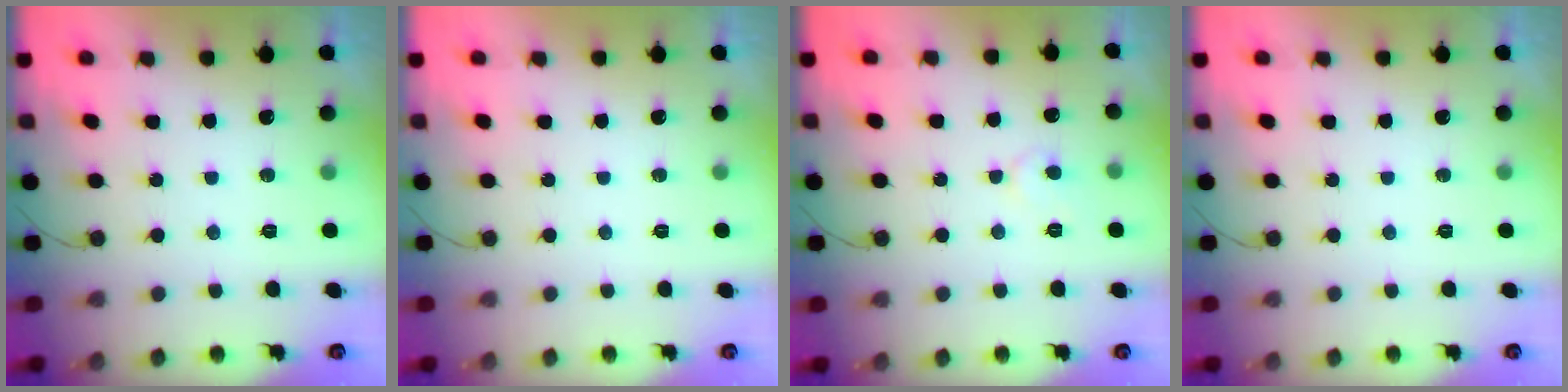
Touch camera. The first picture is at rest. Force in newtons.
{"total": 0.0}
{"total": 4.8, "press": 4.7, "slide": 0.6}
{"total": 0.0}